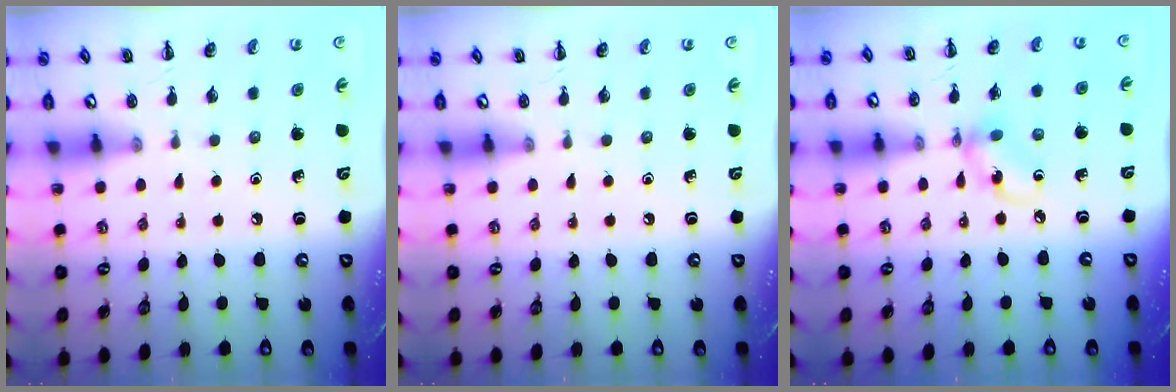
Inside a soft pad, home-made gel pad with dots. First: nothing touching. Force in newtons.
{"total": 0.0}
{"total": 6.3, "press": 6.3, "slide": 0.5}